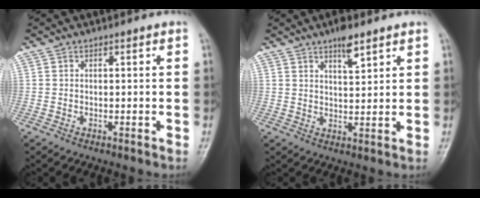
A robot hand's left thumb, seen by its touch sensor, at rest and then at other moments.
{"total": 4.8, "force": [3.3, 1.4, 3.2], "torque": [-0.043, -0.018, 0.053]}